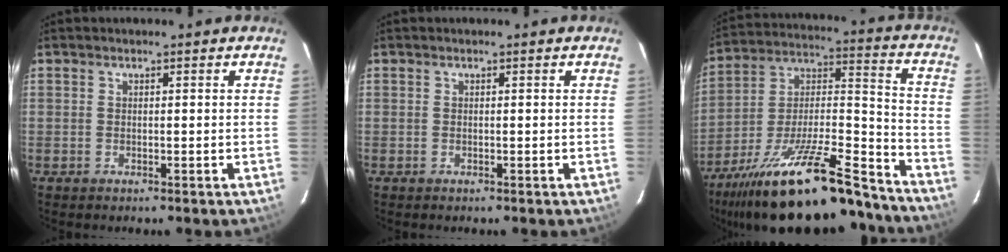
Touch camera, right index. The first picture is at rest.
{"total": 0.0}
{"total": 27.8, "force": [-21.6, 6.6, 16.2], "torque": [-0.270, -0.008, -0.329]}